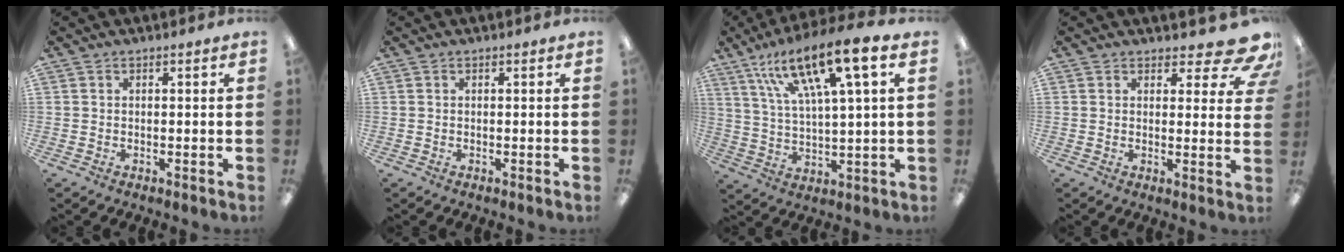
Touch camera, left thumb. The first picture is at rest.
{"total": 0.0}
{"total": 16.4, "force": [9.9, 4.1, 12.4], "torque": [-0.228, -0.044, 0.161]}
{"total": 8.0, "force": [5.8, 2.9, 4.6], "torque": [-0.050, -0.039, 0.101]}